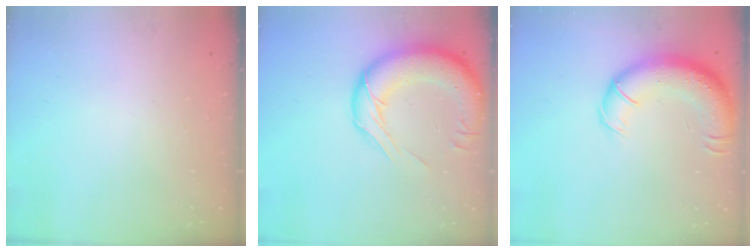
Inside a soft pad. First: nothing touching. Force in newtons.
{"total": 17.0, "press": 16.5, "slide": 4.1}
{"total": 16.1, "press": 15.6, "slide": 3.8}